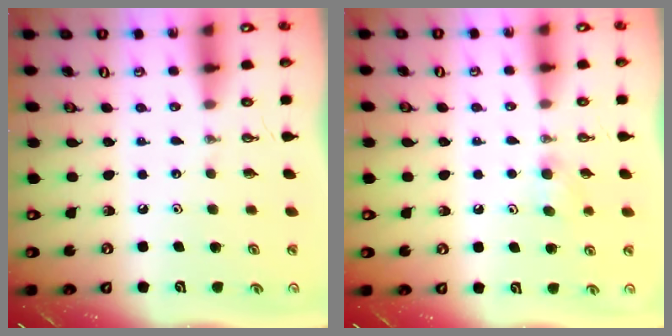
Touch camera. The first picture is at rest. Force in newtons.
{"total": 4.2, "press": 4.0, "slide": 1.4}